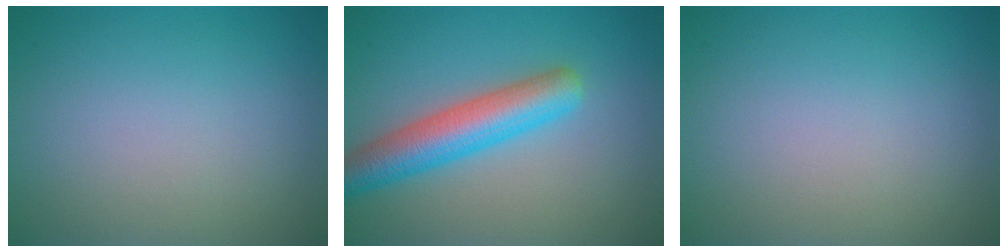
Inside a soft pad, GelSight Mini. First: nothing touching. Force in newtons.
{"total": 5.7, "press": 5.7, "slide": 0.3}
{"total": 0.0}